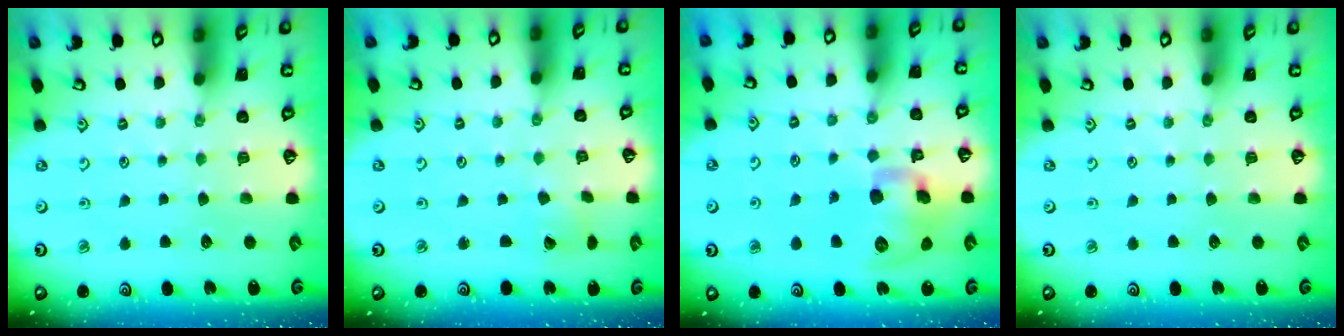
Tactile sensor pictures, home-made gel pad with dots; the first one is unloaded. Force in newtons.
{"total": 1.8, "press": 1.7, "slide": 0.1}
{"total": 13.5, "press": 13.3, "slide": 2.2}
{"total": 0.0}